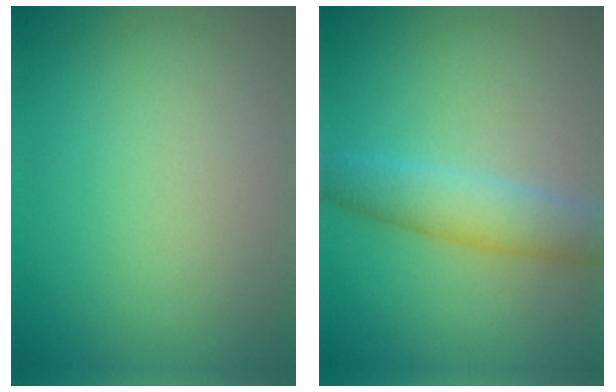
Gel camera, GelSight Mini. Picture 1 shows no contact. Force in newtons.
{"total": 4.4, "press": 4.4, "slide": 0.1}